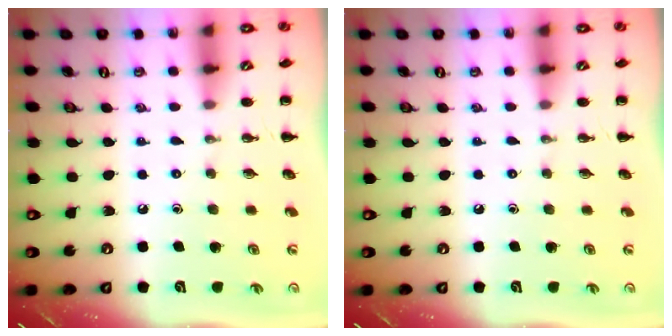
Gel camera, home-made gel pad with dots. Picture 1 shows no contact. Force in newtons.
{"total": 0.0}